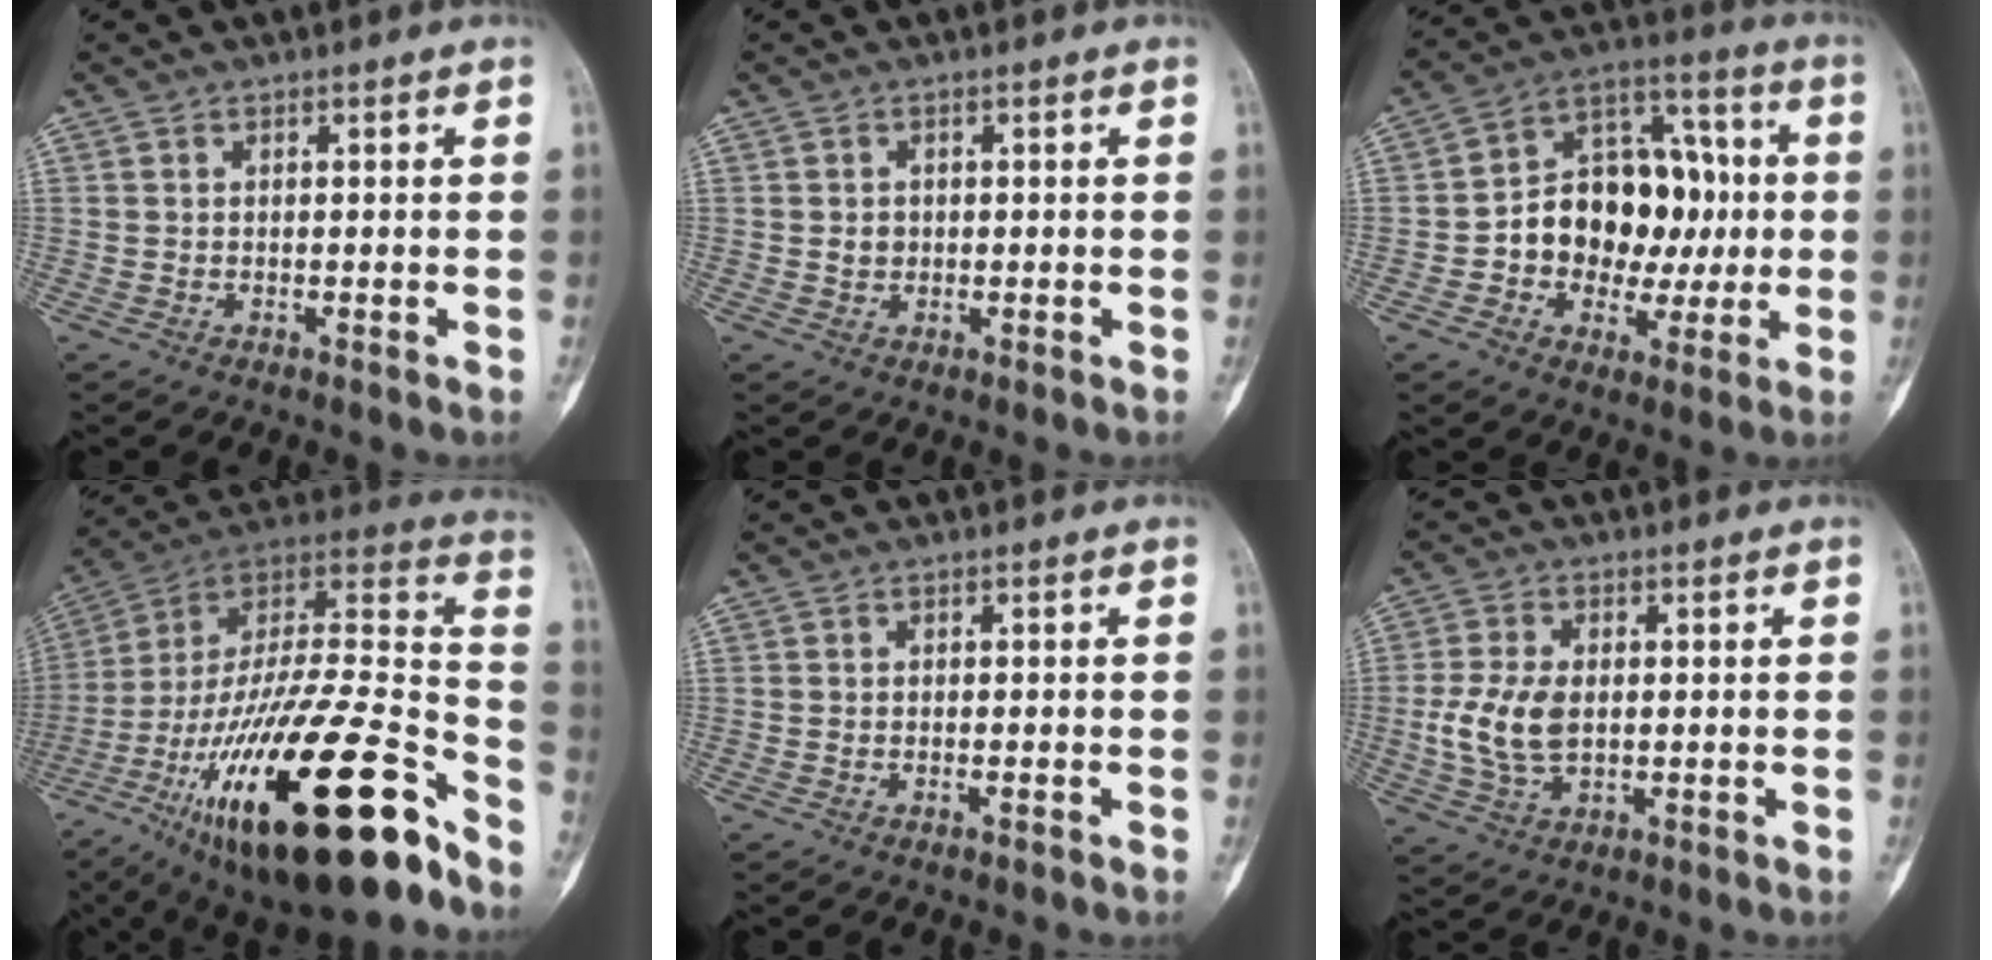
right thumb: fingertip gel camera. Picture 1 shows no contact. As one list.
[{"total": 1.7, "force": [0.0, 1.5, 0.8], "torque": [-0.007, 0.003, 0.003]}, {"total": 17.9, "force": [-0.7, 13.1, 12.3], "torque": [-0.134, 0.042, -0.008]}, {"total": 37.7, "force": [-20.6, 11.1, 29.6], "torque": [-0.471, 0.059, -0.338]}, {"total": 0.6, "force": [-0.4, 0.1, 0.4], "torque": [-0.013, 0.002, -0.005]}, {"total": 8.4, "force": [-0.2, 5.0, 6.8], "torque": [-0.147, 0.000, -0.002]}]